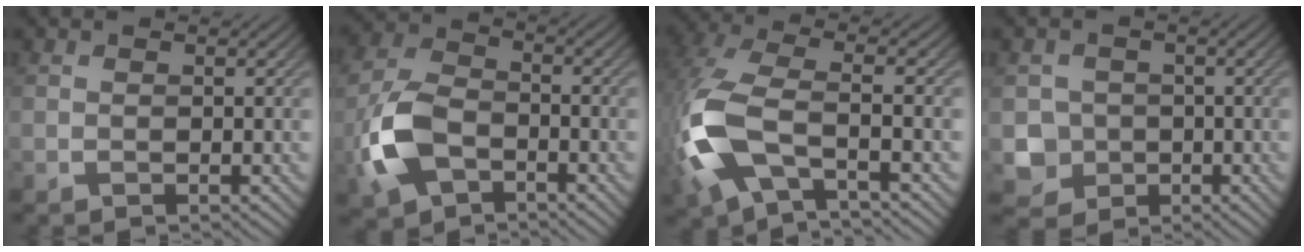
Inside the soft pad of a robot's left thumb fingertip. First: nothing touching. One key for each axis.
{"total": 9.6, "fx": -3.6, "fy": 6.0, "fz": 6.6, "tx": -0.169, "ty": -0.002, "tz": -0.087}
{"total": 12.3, "fx": -3.6, "fy": 5.4, "fz": 10.5, "tx": -0.275, "ty": -0.015, "tz": -0.079}
{"total": 4.5, "fx": -1.1, "fy": 4.3, "fz": 1.1, "tx": -0.028, "ty": -0.005, "tz": -0.036}